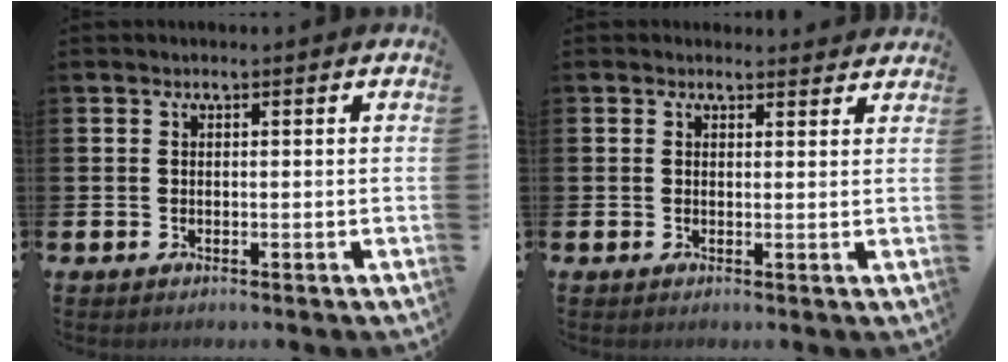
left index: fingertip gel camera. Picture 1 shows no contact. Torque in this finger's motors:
{"motor_torque": [0.89, -1.25, -0.02, 0.00]}